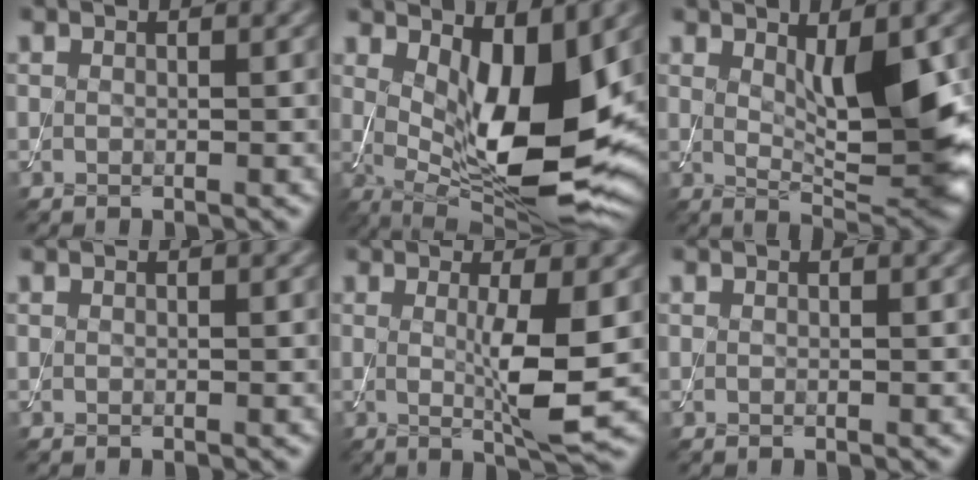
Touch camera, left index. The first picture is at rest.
{"total": 11.0, "force": [1.3, 4.2, 10.1], "torque": [-0.164, -0.019, 0.028]}
{"total": 6.6, "force": [1.2, 1.8, 6.2], "torque": [-0.097, -0.011, 0.024]}
{"total": 0.0}
{"total": 4.7, "force": [0.0, 0.6, 4.7], "torque": [-0.083, -0.013, 0.002]}
{"total": 0.0}